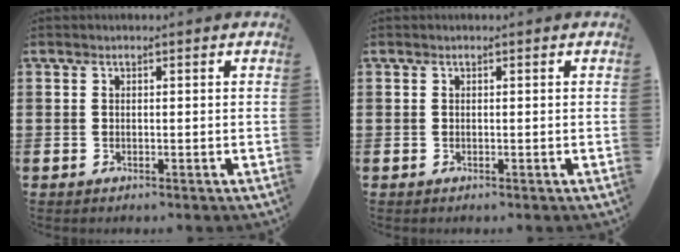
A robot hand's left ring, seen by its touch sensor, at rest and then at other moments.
{"total": 0.0}